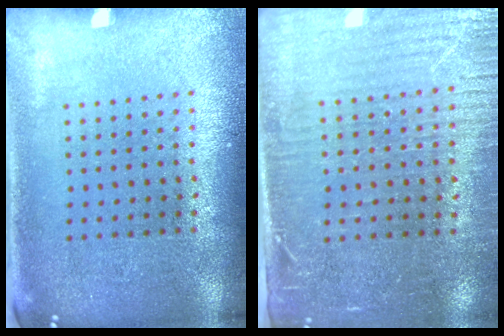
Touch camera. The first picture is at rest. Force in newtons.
{"total": 3.6, "press": 3.2, "slide": 1.7}